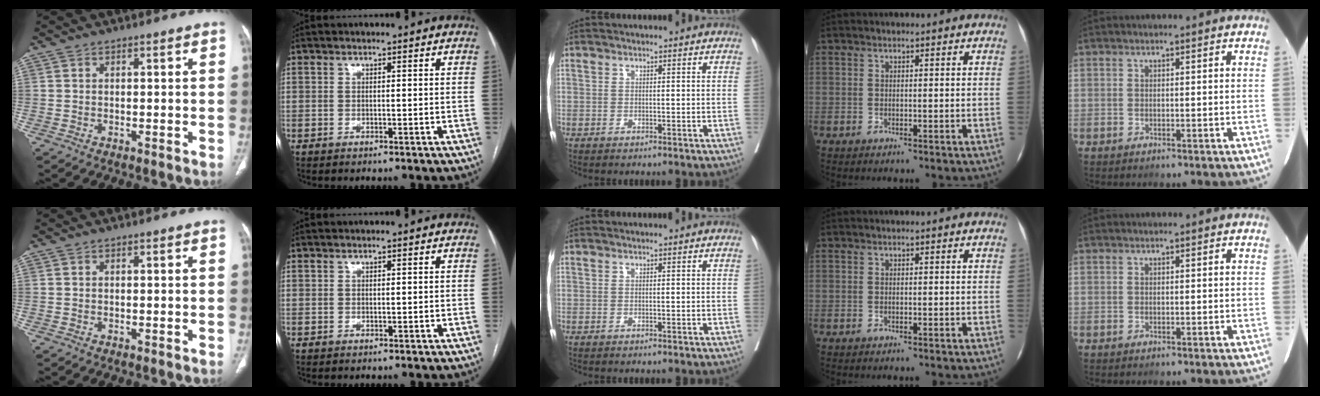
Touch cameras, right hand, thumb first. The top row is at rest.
{}